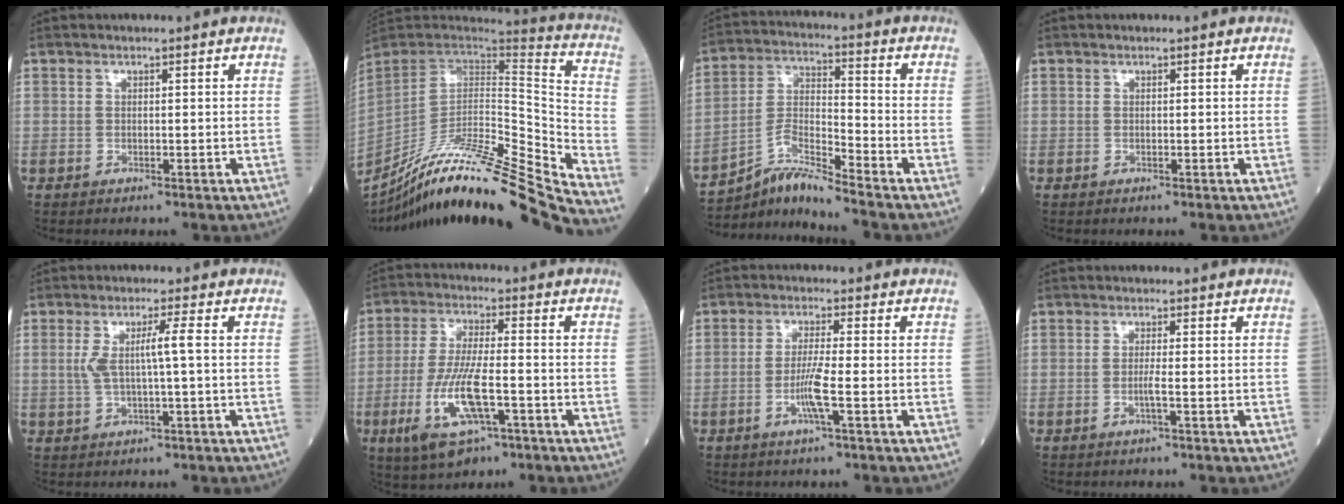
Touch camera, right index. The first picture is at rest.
{"total": 29.5, "force": [-25.5, -1.5, 14.7], "torque": [-0.200, -0.046, -0.405]}
{"total": 7.9, "force": [-7.2, -1.3, 3.0], "torque": [-0.074, 0.001, -0.135]}
{"total": 0.0}
{"total": 4.5, "force": [0.3, -0.3, 4.5], "torque": [-0.090, 0.008, 0.010]}
{"total": 11.1, "force": [-4.5, 3.1, 9.7], "torque": [-0.206, -0.013, -0.077]}
{"total": 4.5, "force": [-1.6, -0.5, 4.2], "torque": [-0.083, -0.007, -0.034]}
{"total": 1.5, "force": [-0.6, -0.4, 1.3], "torque": [-0.026, -0.001, -0.015]}